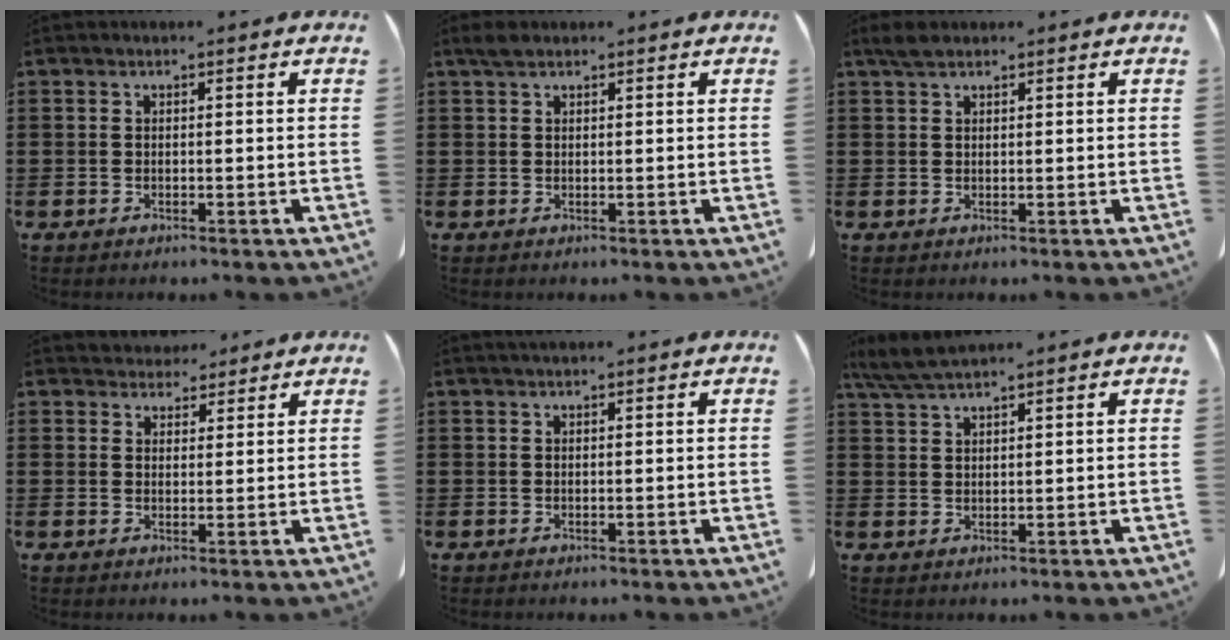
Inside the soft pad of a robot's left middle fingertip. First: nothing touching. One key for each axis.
{"total": 1.5, "fx": 1.2, "fy": 0.6, "fz": 0.8, "tx": -0.020, "ty": 0.002, "tz": 0.022}
{"total": 2.0, "fx": 1.5, "fy": 0.7, "fz": 1.0, "tx": -0.025, "ty": 0.004, "tz": 0.029}
{"total": 3.5, "fx": 3.2, "fy": 1.4, "fz": 0.1, "tx": -0.005, "ty": -0.007, "tz": 0.061}
{"total": 0.6, "fx": 0.4, "fy": 0.1, "fz": 0.3, "tx": -0.007, "ty": 0.000, "tz": 0.008}
{"total": 4.2, "fx": 3.5, "fy": 0.3, "fz": 2.3, "tx": -0.053, "ty": -0.005, "tz": 0.067}